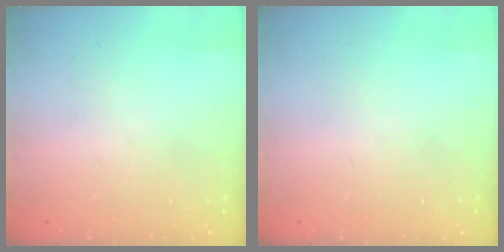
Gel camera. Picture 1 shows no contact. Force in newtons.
{"total": 0.0}